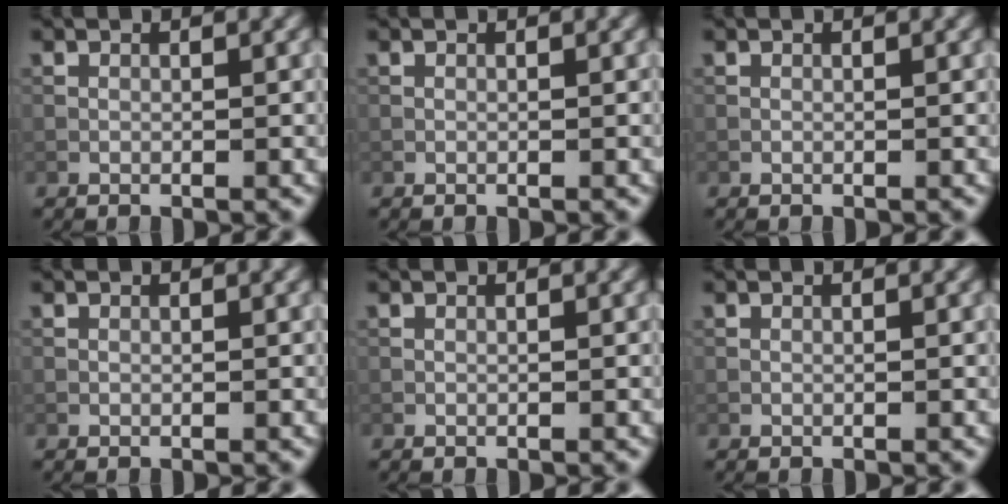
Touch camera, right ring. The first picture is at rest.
{"total": 0.0}
{"total": 0.0}
{"total": 0.0}
{"total": 0.0}
{"total": 0.0}